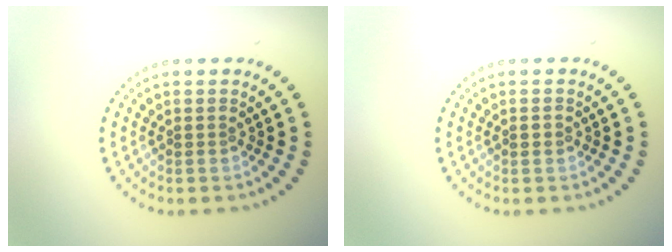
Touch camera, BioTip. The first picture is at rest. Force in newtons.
{"total": 1.0, "press": 1.0, "slide": 0.1}